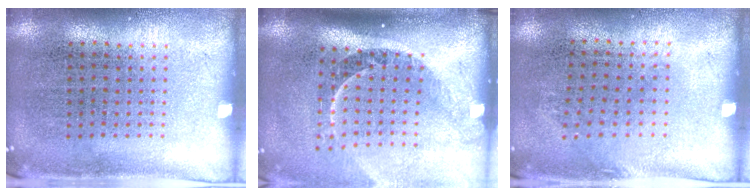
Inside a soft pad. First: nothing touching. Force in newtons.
{"total": 2.3, "press": 1.6, "slide": 1.6}
{"total": 0.9, "press": 0.7, "slide": 0.6}